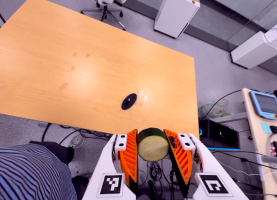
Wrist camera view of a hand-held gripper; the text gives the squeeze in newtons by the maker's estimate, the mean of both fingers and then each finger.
{"total": 11.1, "left": 10.0, "right": 12.2}